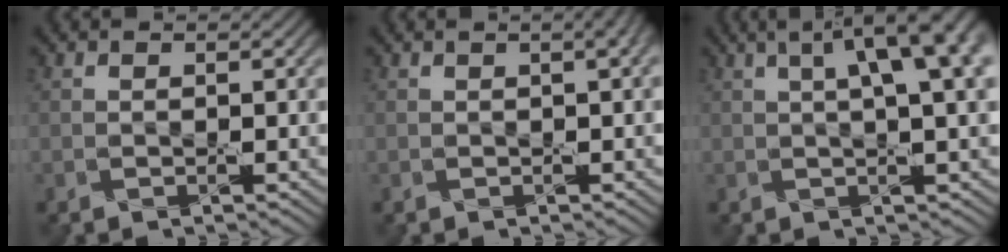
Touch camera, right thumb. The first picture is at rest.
{"total": 2.4, "force": [0.7, 0.7, 2.2], "torque": [-0.025, 0.009, 0.006]}
{"total": 10.5, "force": [3.2, 3.1, 9.5], "torque": [-0.108, 0.037, 0.033]}